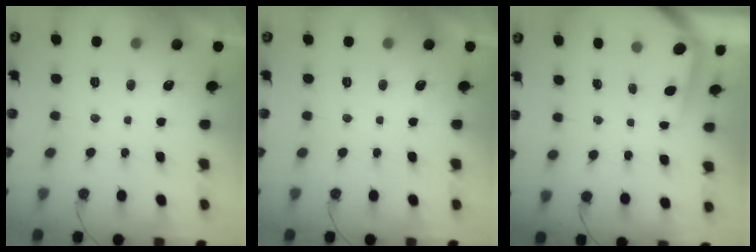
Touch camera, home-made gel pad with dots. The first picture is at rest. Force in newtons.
{"total": 0.0}
{"total": 3.4, "press": 3.4, "slide": 0.4}